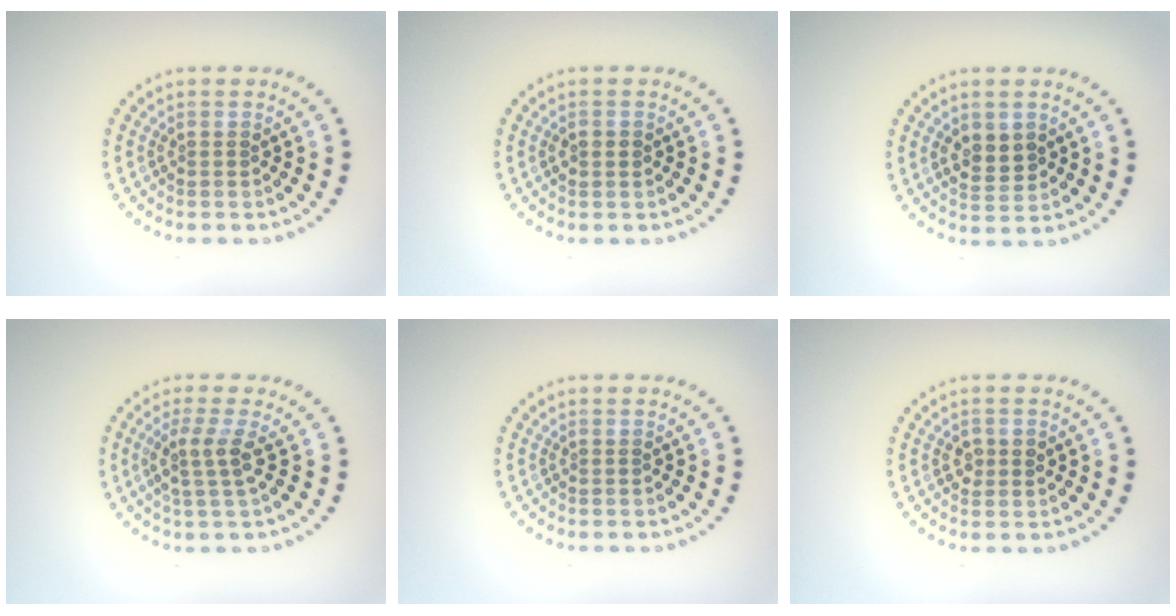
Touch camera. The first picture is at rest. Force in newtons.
{"total": 1.3, "press": 1.3, "slide": 0.2}
{"total": 2.5, "press": 2.5, "slide": 0.4}
{"total": 2.6, "press": 2.0, "slide": 1.6}
{"total": 0.0}
{"total": 1.5, "press": 1.5, "slide": 0.2}